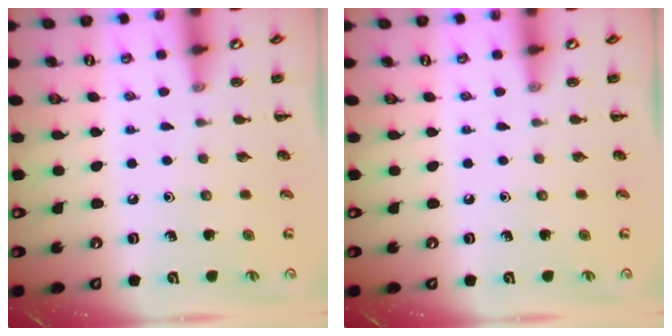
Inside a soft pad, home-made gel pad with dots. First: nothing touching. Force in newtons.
{"total": 0.0}